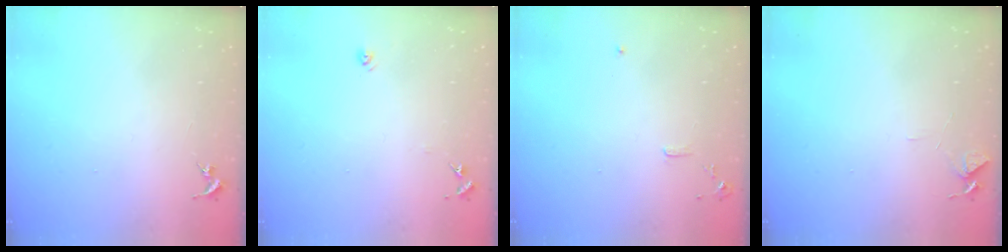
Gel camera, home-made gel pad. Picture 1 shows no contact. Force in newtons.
{"total": 5.9, "press": 5.9, "slide": 0.5}
{"total": 6.0, "press": 6.0, "slide": 0.7}
{"total": 6.0, "press": 5.9, "slide": 0.6}